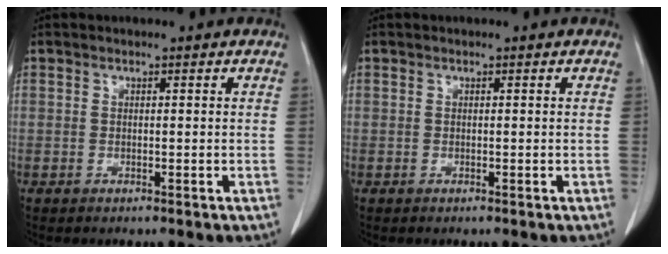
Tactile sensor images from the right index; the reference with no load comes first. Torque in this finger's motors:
{"motor_torque": [0.00, 0.00, 0.00, 0.00]}